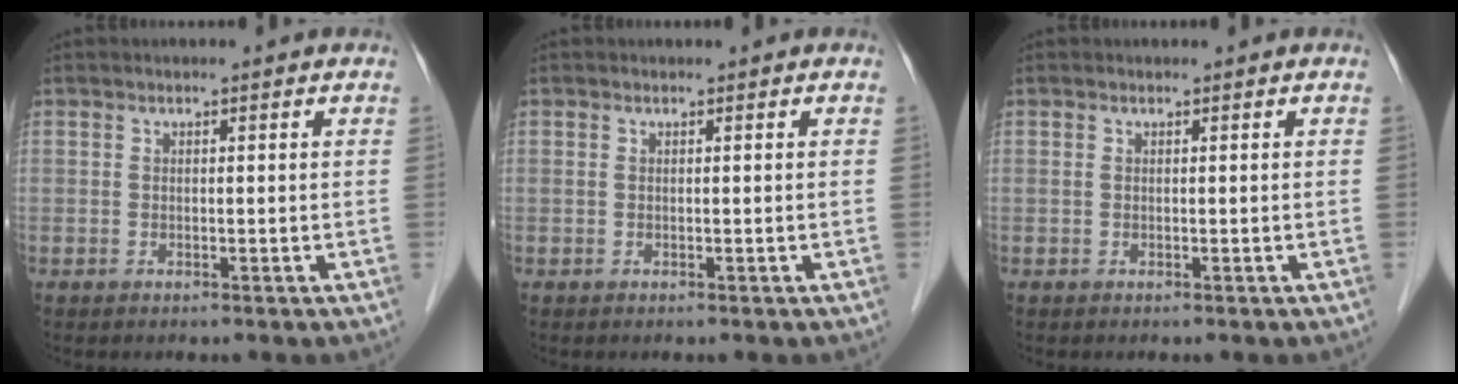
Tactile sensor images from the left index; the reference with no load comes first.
{"total": 0.0}
{"total": 0.0}